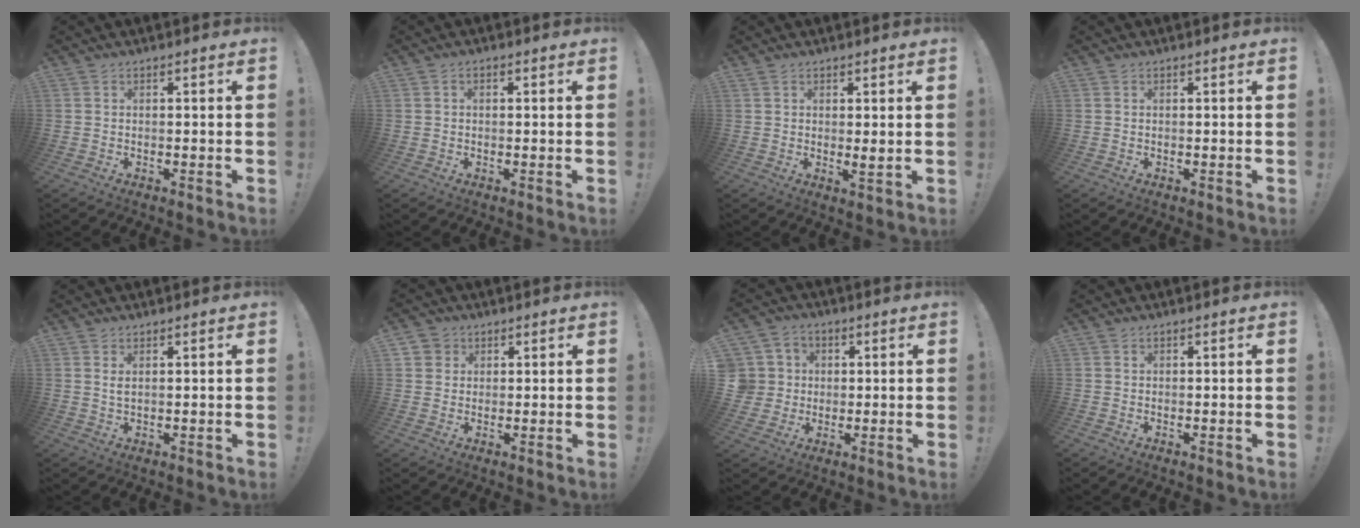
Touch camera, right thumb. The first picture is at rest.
{"total": 0.9, "force": [0.0, 0.7, 0.6], "torque": [-0.009, 0.002, -0.001]}
{"total": 2.5, "force": [1.3, 0.5, 2.1], "torque": [-0.022, -0.015, 0.020]}
{"total": 0.0}
{"total": 2.0, "force": [1.1, 0.6, 1.6], "torque": [-0.033, 0.000, 0.019]}
{"total": 3.5, "force": [1.5, 3.2, 0.2], "torque": [-0.003, -0.004, 0.028]}
{"total": 8.0, "force": [0.9, 7.7, 1.9], "torque": [-0.034, 0.001, 0.025]}
{"total": 0.7, "force": [0.5, 0.4, 0.1], "torque": [-0.002, -0.001, 0.010]}